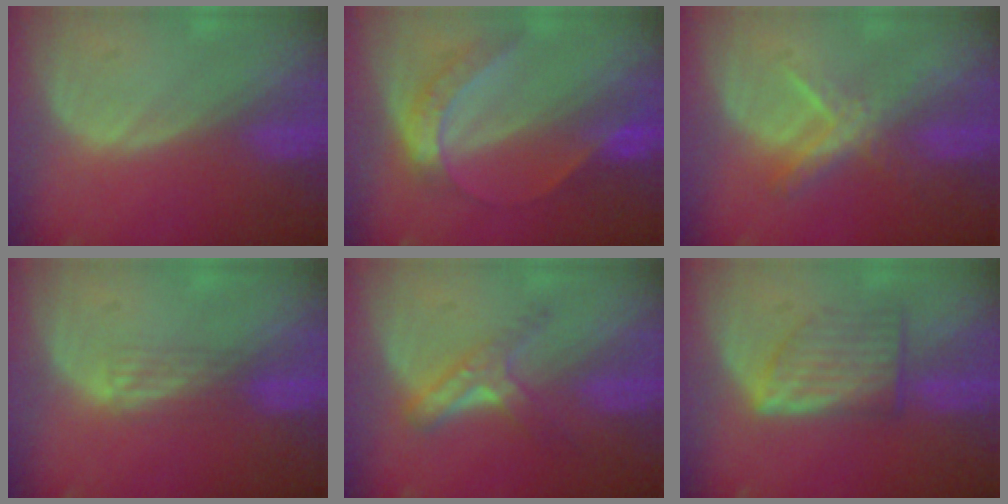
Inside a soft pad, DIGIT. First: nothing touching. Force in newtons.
{"total": 6.8, "press": 5.5, "slide": 4.0}
{"total": 5.5, "press": 4.9, "slide": 2.5}
{"total": 2.2, "press": 1.8, "slide": 1.2}
{"total": 5.5, "press": 4.9, "slide": 2.6}
{"total": 6.9, "press": 6.2, "slide": 2.9}